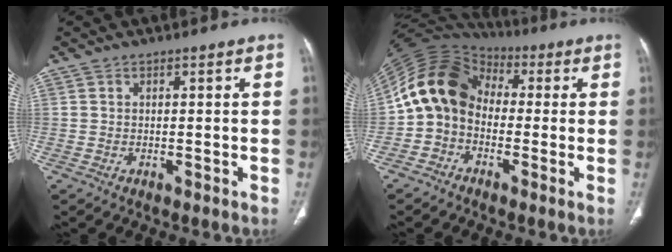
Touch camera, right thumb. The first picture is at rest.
{"total": 12.2, "force": [-0.6, 9.9, 7.1], "torque": [-0.117, 0.048, -0.027]}